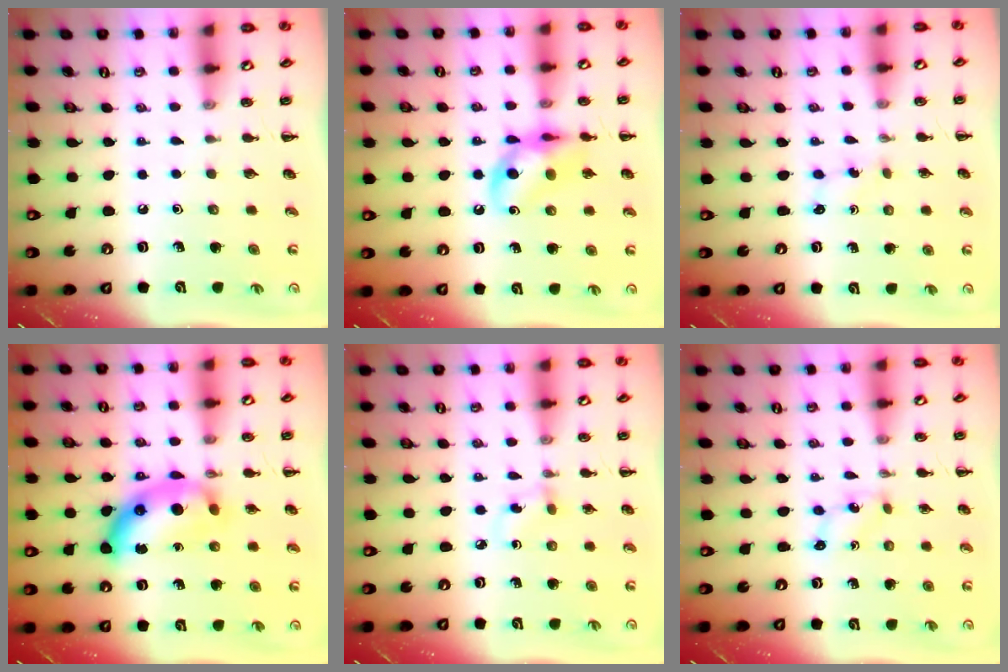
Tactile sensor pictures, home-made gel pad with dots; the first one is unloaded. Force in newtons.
{"total": 12.3, "press": 12.1, "slide": 2.1}
{"total": 1.7, "press": 1.5, "slide": 0.6}
{"total": 13.4, "press": 13.4, "slide": 0.3}
{"total": 3.5, "press": 3.2, "slide": 1.4}
{"total": 0.8, "press": 0.8, "slide": 0.3}